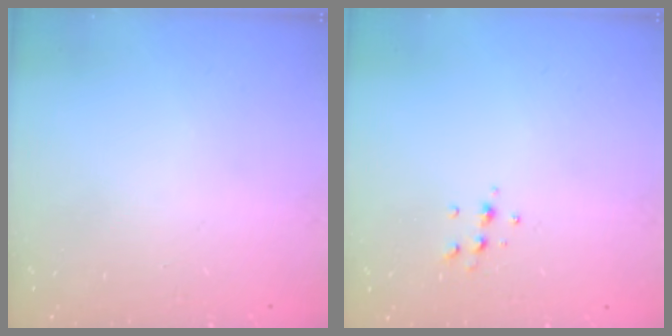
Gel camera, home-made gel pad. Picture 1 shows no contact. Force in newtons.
{"total": 5.8, "press": 5.7, "slide": 1.2}